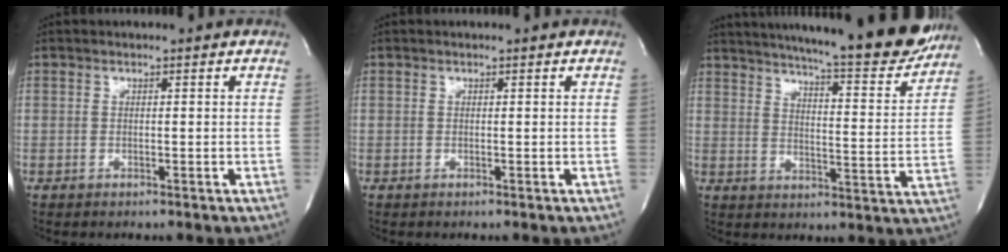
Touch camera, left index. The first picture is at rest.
{"total": 0.0}
{"total": 22.9, "force": [20.4, 1.8, 10.3], "torque": [-0.161, -0.050, 0.260]}